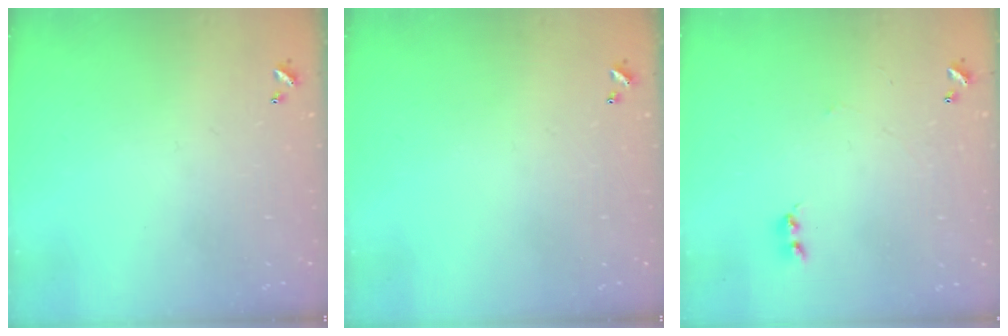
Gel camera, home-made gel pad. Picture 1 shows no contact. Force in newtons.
{"total": 0.0}
{"total": 2.2, "press": 2.1, "slide": 0.5}